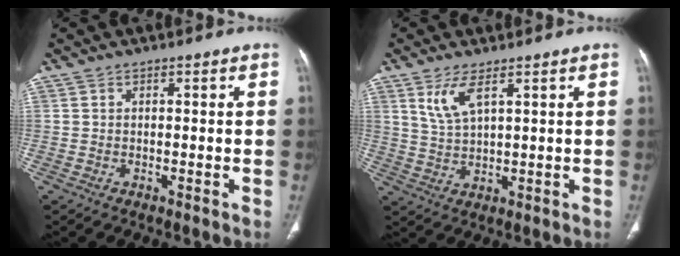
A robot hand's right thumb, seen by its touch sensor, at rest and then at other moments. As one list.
[{"total": 5.2, "force": [2.9, 1.4, 4.1], "torque": [-0.089, -0.017, 0.069]}]